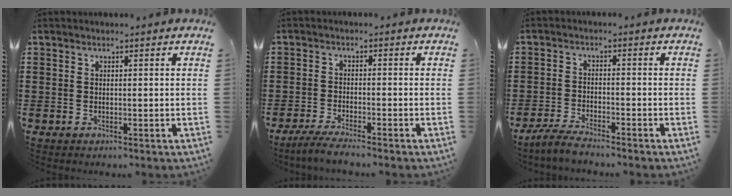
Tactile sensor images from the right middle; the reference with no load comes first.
{"total": 3.2, "force": [-2.9, 0.1, 1.2], "torque": [-0.029, -0.002, -0.059]}
{"total": 3.6, "force": [-3.4, 0.4, 1.1], "torque": [-0.028, 0.003, -0.071]}